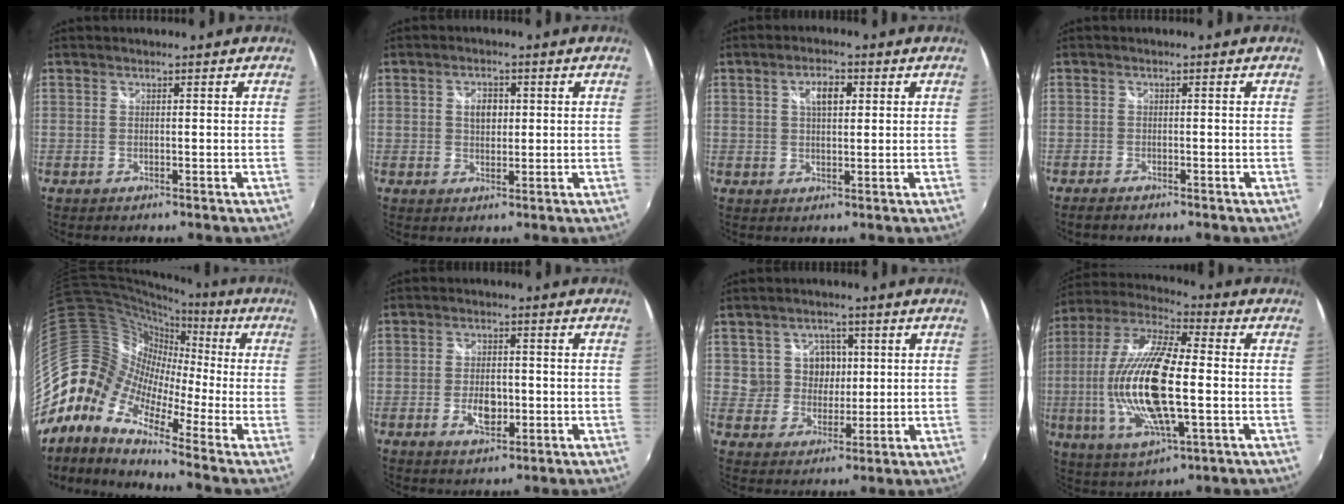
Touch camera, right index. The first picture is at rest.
{"total": 3.8, "force": [0.7, 2.6, 2.7], "torque": [-0.040, 0.006, 0.012]}
{"total": 4.4, "force": [1.4, 2.1, 3.6], "torque": [-0.060, 0.010, 0.024]}
{"total": 2.0, "force": [-1.8, 0.4, 0.7], "torque": [-0.020, -0.011, -0.034]}
{"total": 14.2, "force": [-5.1, 9.6, 9.1], "torque": [-0.162, 0.015, -0.136]}
{"total": 5.6, "force": [-1.5, 3.1, 4.4], "torque": [-0.086, -0.003, -0.024]}
{"total": 6.2, "force": [1.5, 5.8, 1.6], "torque": [-0.029, 0.015, 0.032]}
{"total": 20.9, "force": [-2.0, 6.8, 19.7], "torque": [-0.388, -0.010, -0.039]}